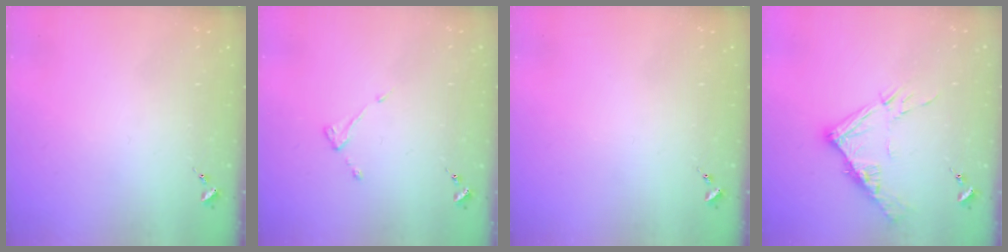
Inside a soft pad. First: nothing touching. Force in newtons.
{"total": 3.8, "press": 3.8, "slide": 0.3}
{"total": 0.0}
{"total": 13.2, "press": 13.2, "slide": 1.2}